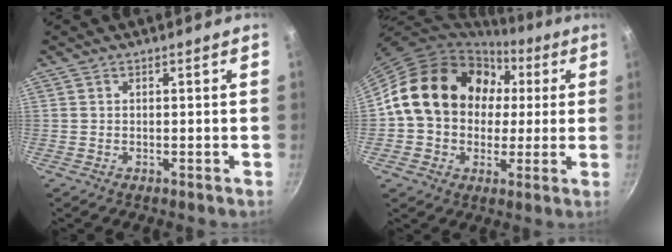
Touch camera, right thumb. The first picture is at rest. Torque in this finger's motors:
{"motor_torque": [2.43, 2.57, 0.55, -0.32, 0.55]}